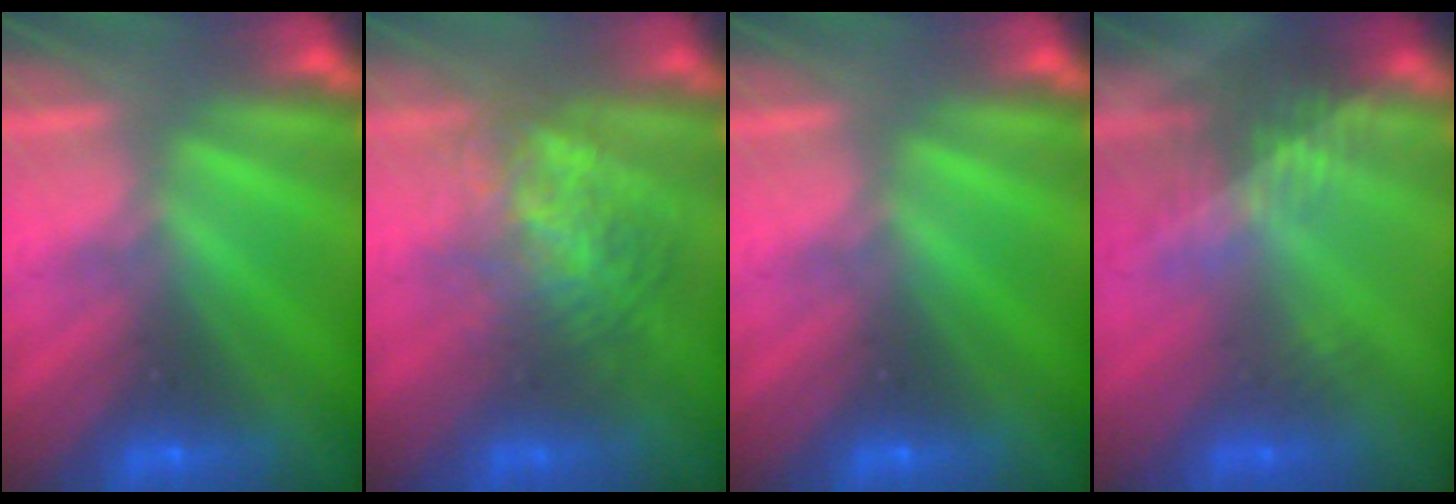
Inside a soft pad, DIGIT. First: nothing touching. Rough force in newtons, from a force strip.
{"total": 3.6}
{"total": 0.0}
{"total": 2.4}